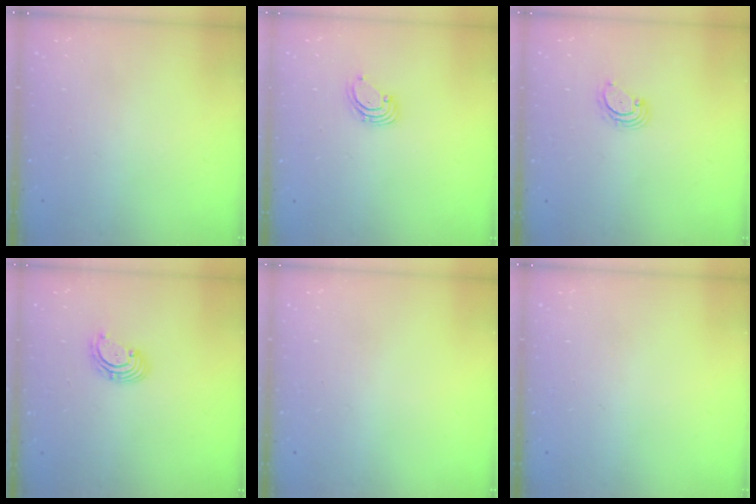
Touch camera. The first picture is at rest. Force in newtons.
{"total": 1.6, "press": 1.6, "slide": 0.1}
{"total": 3.2, "press": 3.1, "slide": 0.4}
{"total": 2.9, "press": 2.9, "slide": 0.3}
{"total": 0.0}
{"total": 0.0}